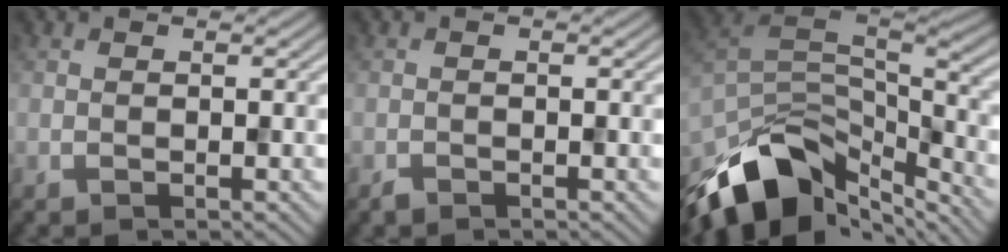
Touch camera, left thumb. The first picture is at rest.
{"total": 0.6, "force": [-0.6, 0.2, 0.2], "torque": [-0.003, 0.000, -0.011]}
{"total": 14.4, "force": [-9.3, 7.5, 8.0], "torque": [-0.203, -0.021, -0.161]}